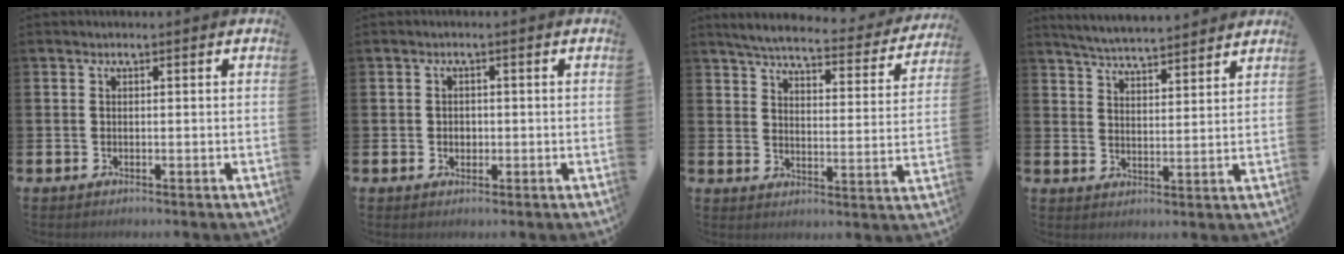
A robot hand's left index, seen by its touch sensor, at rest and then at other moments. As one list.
[{"total": 1.3, "force": [0.0, 1.2, 0.6], "torque": [-0.004, 0.005, -0.005]}, {"total": 5.3, "force": [4.9, 0.8, 2.1], "torque": [-0.061, -0.035, 0.078]}, {"total": 5.0, "force": [5.0, -0.2, 0.4], "torque": [-0.033, -0.030, 0.088]}]